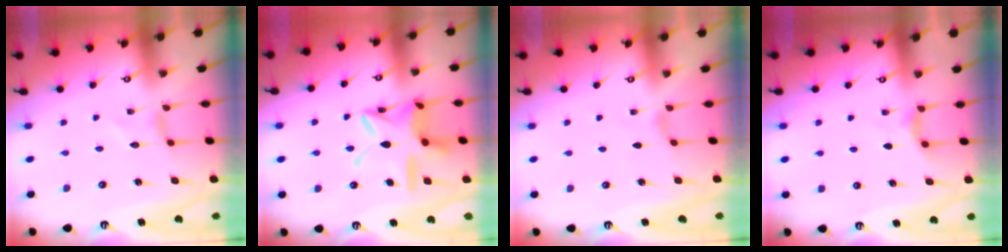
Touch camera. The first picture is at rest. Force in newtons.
{"total": 17.3, "press": 17.2, "slide": 1.4}
{"total": 1.0, "press": 0.9, "slide": 0.4}
{"total": 4.4, "press": 4.4, "slide": 0.7}